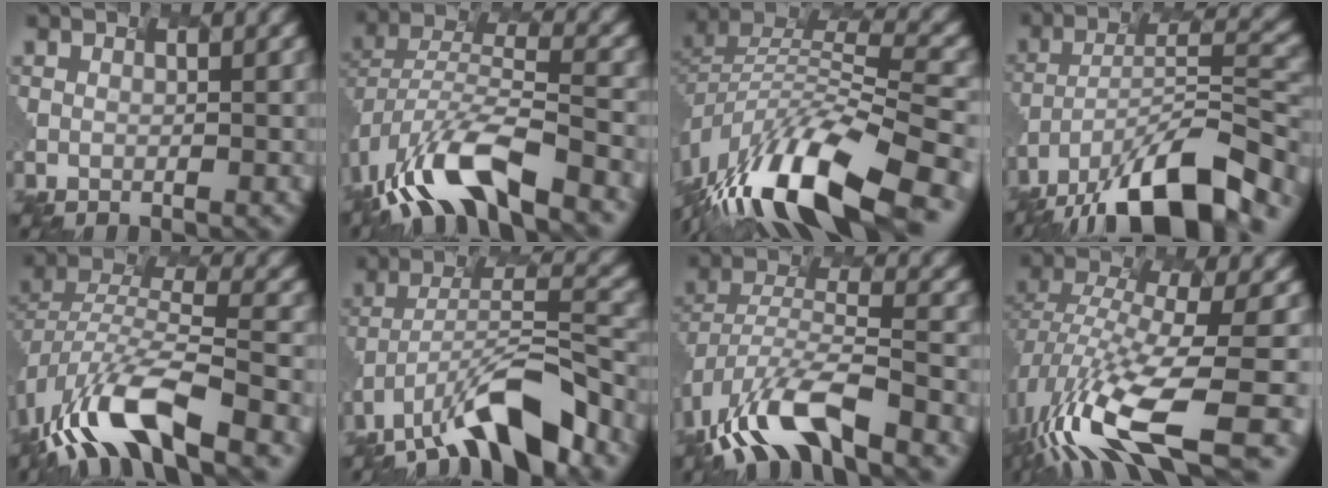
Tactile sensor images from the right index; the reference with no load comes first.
{"total": 9.5, "force": [-7.6, 2.2, 5.2], "torque": [-0.126, -0.005, -0.119]}
{"total": 13.9, "force": [-10.2, 3.9, 8.7], "torque": [-0.209, 0.007, -0.159]}
{"total": 13.7, "force": [-11.3, 3.3, 7.1], "torque": [-0.144, -0.003, -0.165]}
{"total": 9.8, "force": [-7.8, 2.2, 5.5], "torque": [-0.135, -0.003, -0.123]}
{"total": 9.5, "force": [-8.3, 1.0, 4.5], "torque": [-0.100, 0.004, -0.119]}
{"total": 9.2, "force": [-7.8, 1.8, 4.6], "torque": [-0.115, -0.007, -0.119]}
{"total": 11.5, "force": [-6.4, 2.8, 9.1], "torque": [-0.221, -0.020, -0.077]}